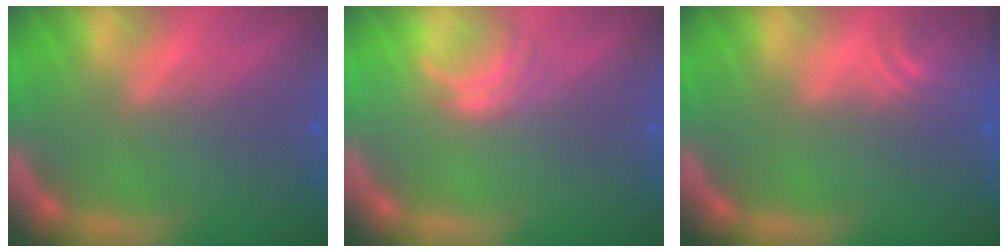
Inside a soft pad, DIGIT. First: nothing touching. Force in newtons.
{"total": 2.0}
{"total": 3.5}